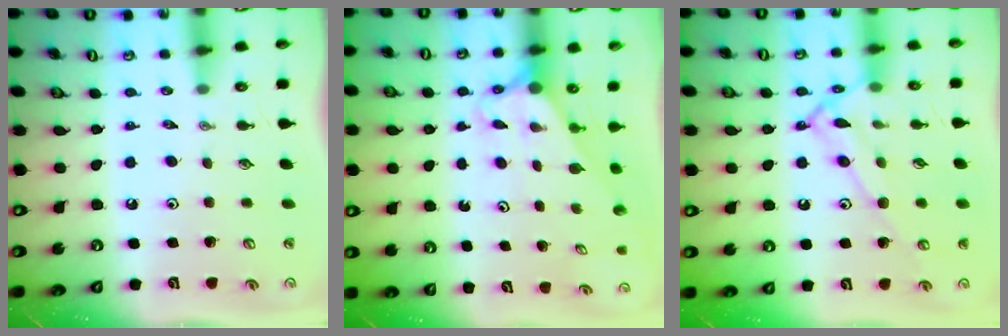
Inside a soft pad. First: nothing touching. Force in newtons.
{"total": 2.8, "press": 2.8, "slide": 0.0}
{"total": 13.3, "press": 13.3, "slide": 1.1}